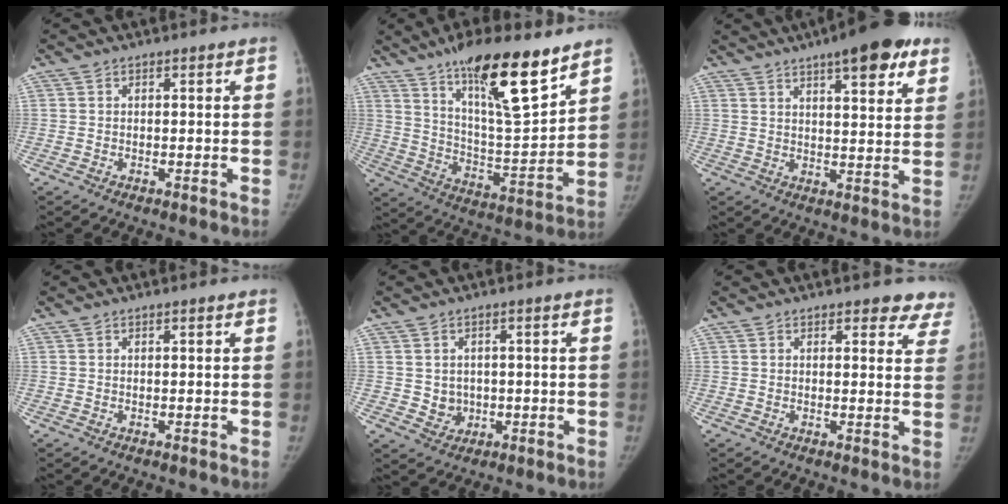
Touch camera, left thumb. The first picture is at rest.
{"total": 20.4, "force": [13.5, 4.5, 14.6], "torque": [-0.218, -0.070, 0.232]}
{"total": 14.7, "force": [9.0, 4.3, 10.9], "torque": [-0.124, -0.027, 0.122]}
{"total": 0.0}
{"total": 3.8, "force": [-0.1, 3.5, 1.4], "torque": [-0.006, 0.001, 0.009]}
{"total": 6.8, "force": [6.0, 2.9, 1.2], "torque": [0.040, -0.025, 0.043]}